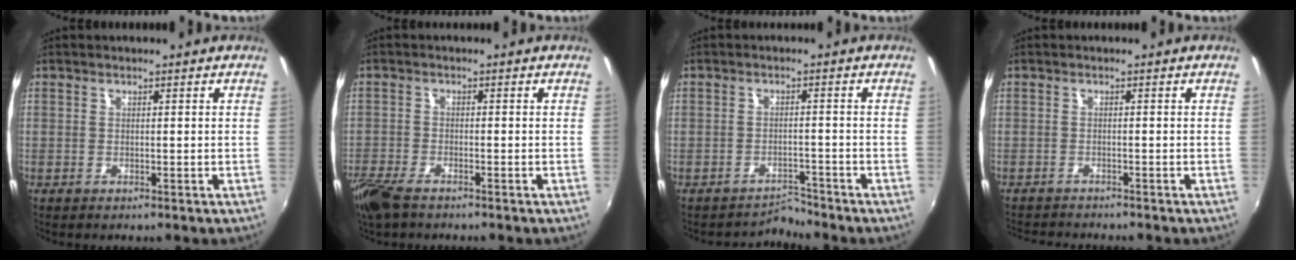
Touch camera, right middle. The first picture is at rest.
{"total": 6.8, "force": [-5.1, 2.1, 3.9], "torque": [-0.109, -0.025, -0.103]}
{"total": 3.0, "force": [-2.8, -0.1, -1.0], "torque": [0.013, 0.010, -0.044]}
{"total": 4.1, "force": [-4.0, 0.2, 1.0], "torque": [-0.033, -0.014, -0.067]}